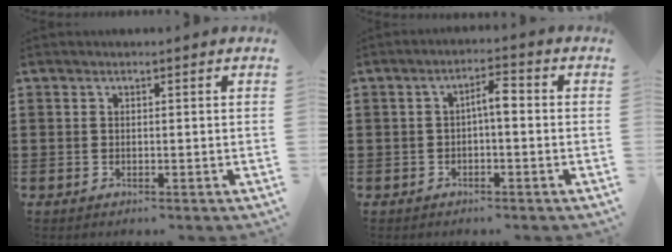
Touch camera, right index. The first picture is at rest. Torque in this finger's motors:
{"motor_torque": [0.67, -0.31, 0.13, 0.06]}